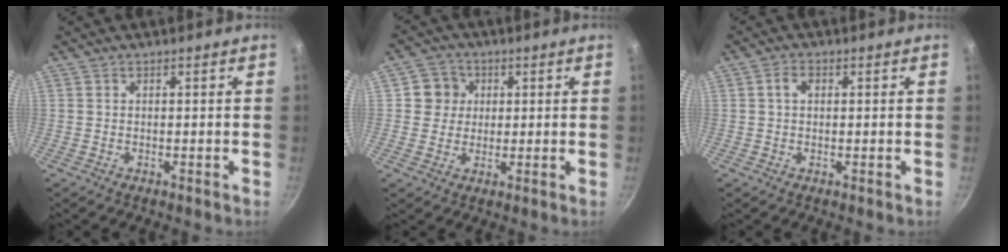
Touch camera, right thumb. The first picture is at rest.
{"total": 5.6, "force": [1.2, 5.3, 1.2], "torque": [0.021, 0.005, 0.011]}
{"total": 2.6, "force": [0.5, 1.8, 1.8], "torque": [-0.026, 0.005, 0.006]}